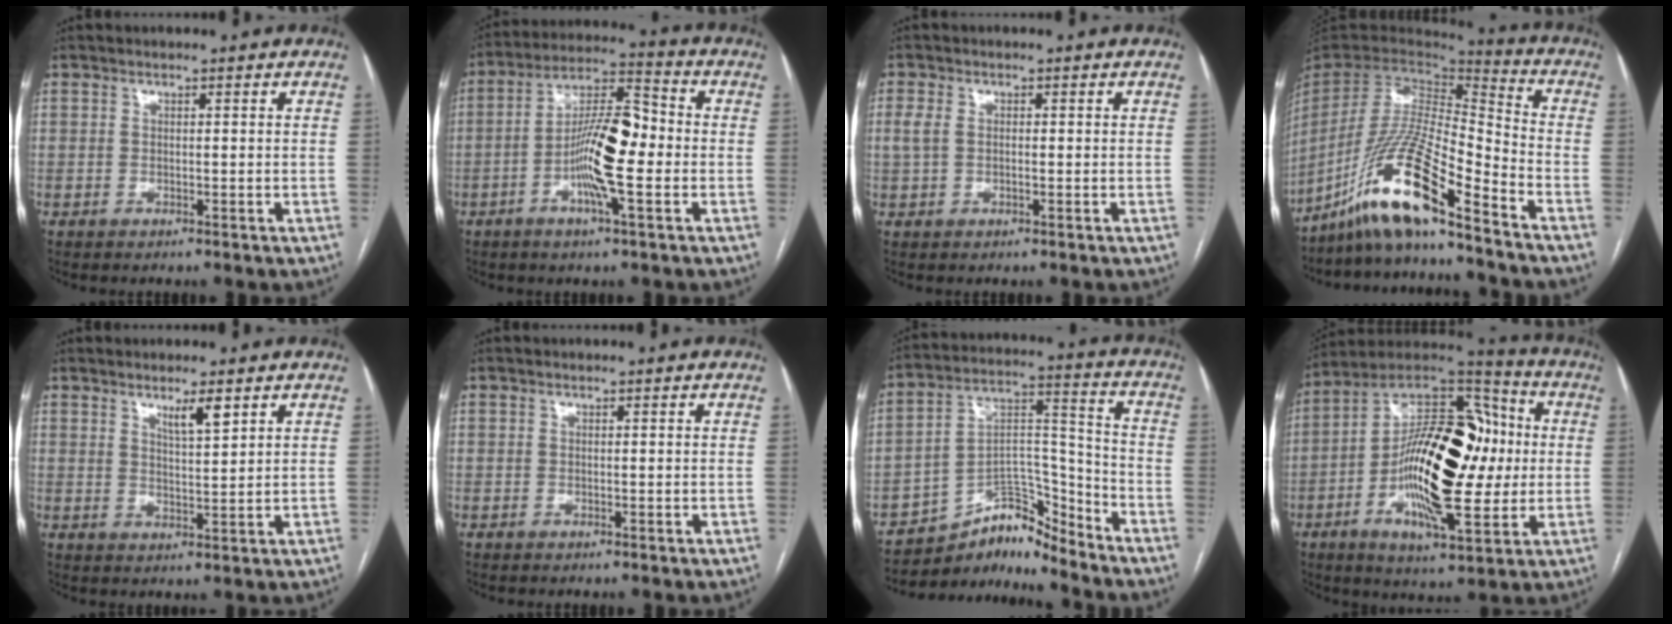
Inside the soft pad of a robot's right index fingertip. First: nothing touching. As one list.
[{"total": 12.2, "force": [-2.4, 2.1, 11.8], "torque": [-0.215, 0.015, -0.048]}, {"total": 3.0, "force": [0.3, 1.9, 2.4], "torque": [-0.069, 0.018, 0.006]}, {"total": 16.3, "force": [-11.9, 1.0, 11.1], "torque": [-0.219, -0.009, -0.224]}, {"total": 3.8, "force": [2.4, 0.4, 2.9], "torque": [-0.052, -0.005, 0.045]}, {"total": 0.0}, {"total": 9.8, "force": [-9.5, 2.3, 1.5], "torque": [-0.019, 0.062, -0.167]}, {"total": 23.1, "force": [-1.9, 8.5, 21.4], "torque": [-0.386, 0.024, -0.035]}]